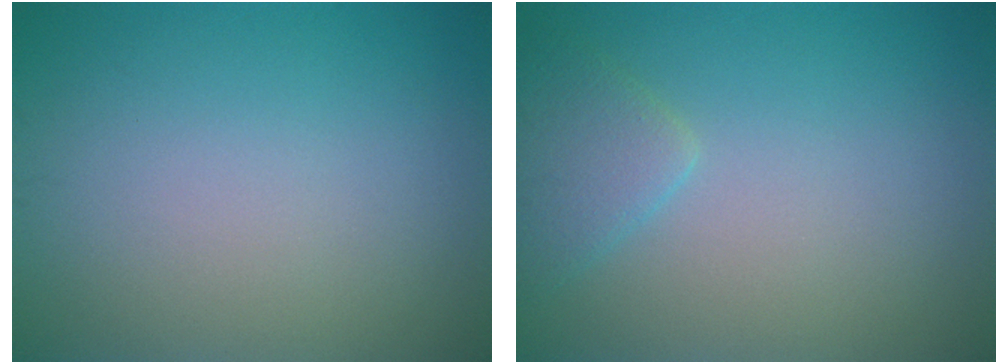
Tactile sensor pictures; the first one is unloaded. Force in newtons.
{"total": 2.3, "press": 2.3, "slide": 0.1}